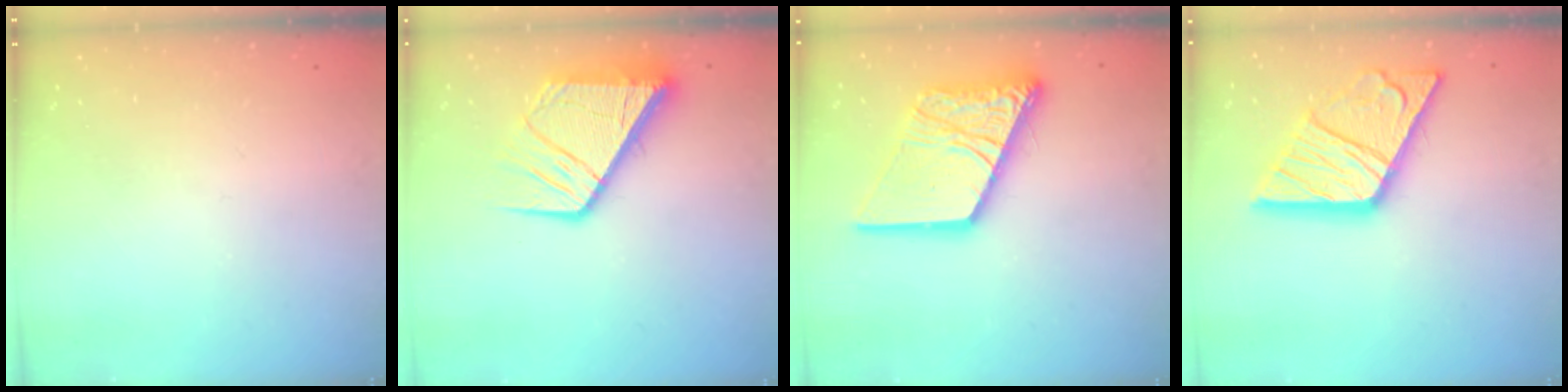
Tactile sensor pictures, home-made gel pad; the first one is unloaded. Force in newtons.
{"total": 14.2, "press": 14.1, "slide": 1.8}
{"total": 18.2, "press": 18.0, "slide": 2.4}
{"total": 20.8, "press": 20.7, "slide": 2.2}